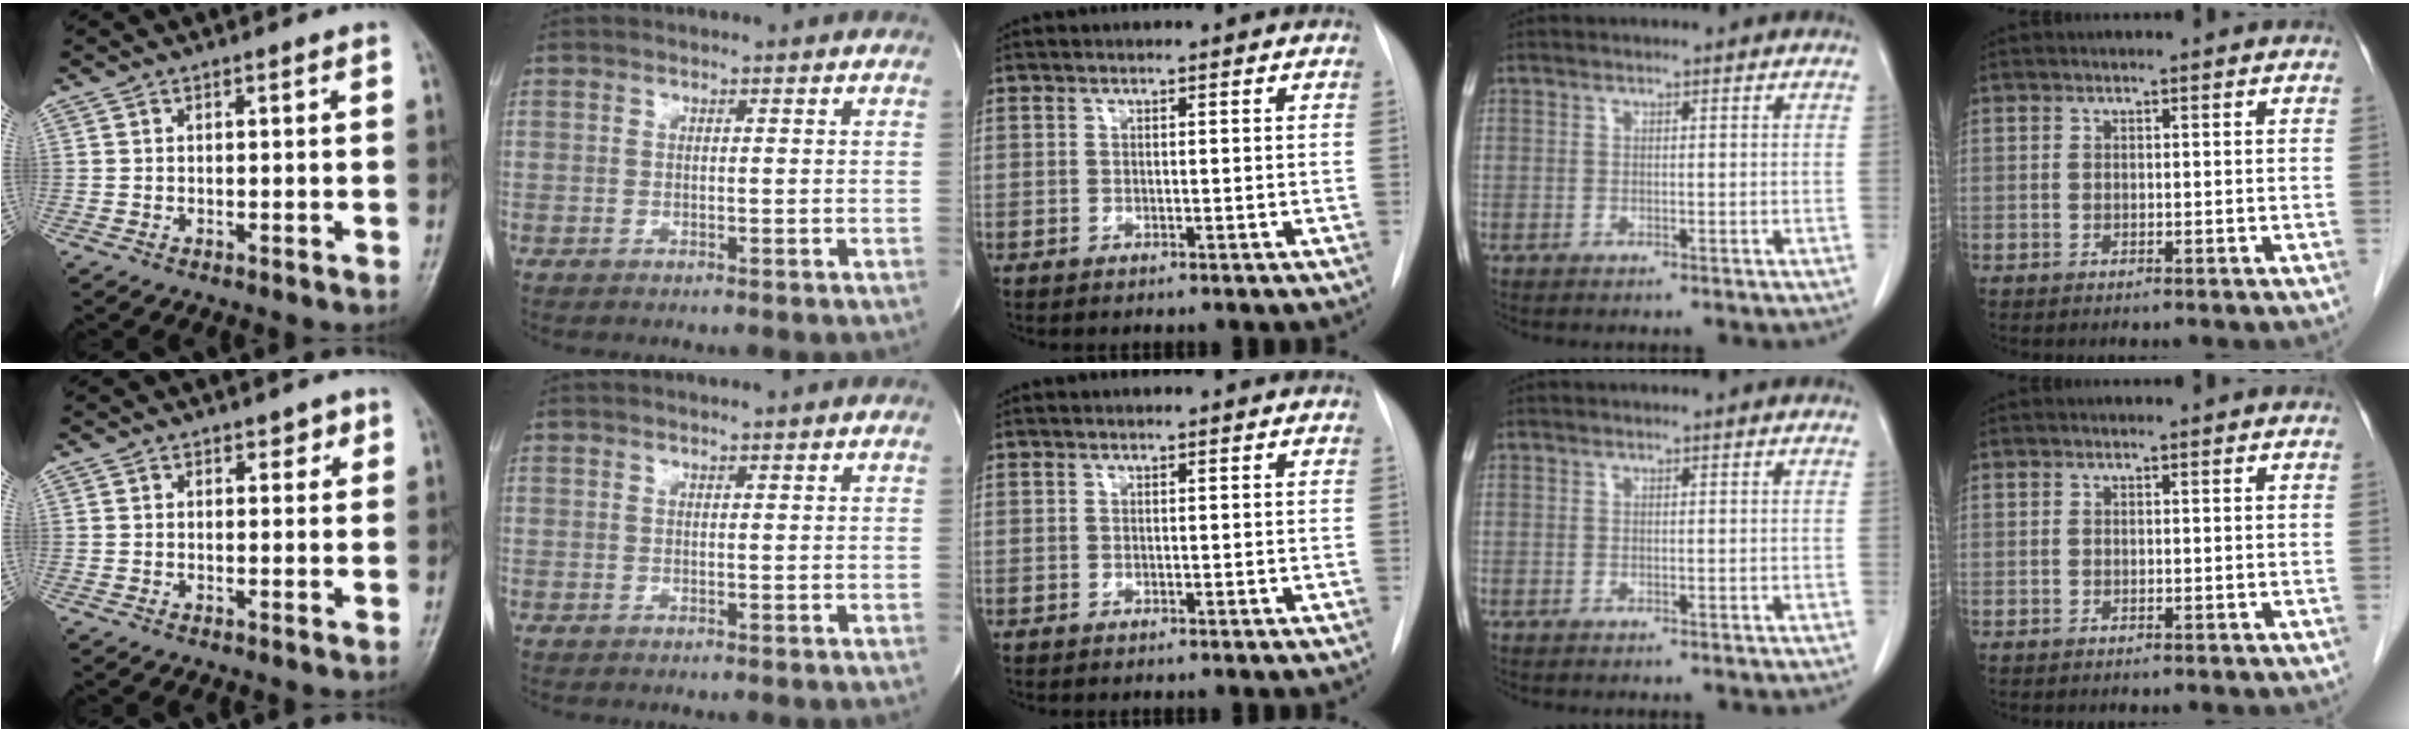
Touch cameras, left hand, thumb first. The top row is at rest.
{"thumb": {"total": 2.1, "force": [1.1, 1.5, 1.0], "torque": [0.009, -0.002, 0.010]}, "index": {"total": 0.5, "force": [0.4, -0.2, 0.3], "torque": [-0.009, -0.006, 0.013]}}